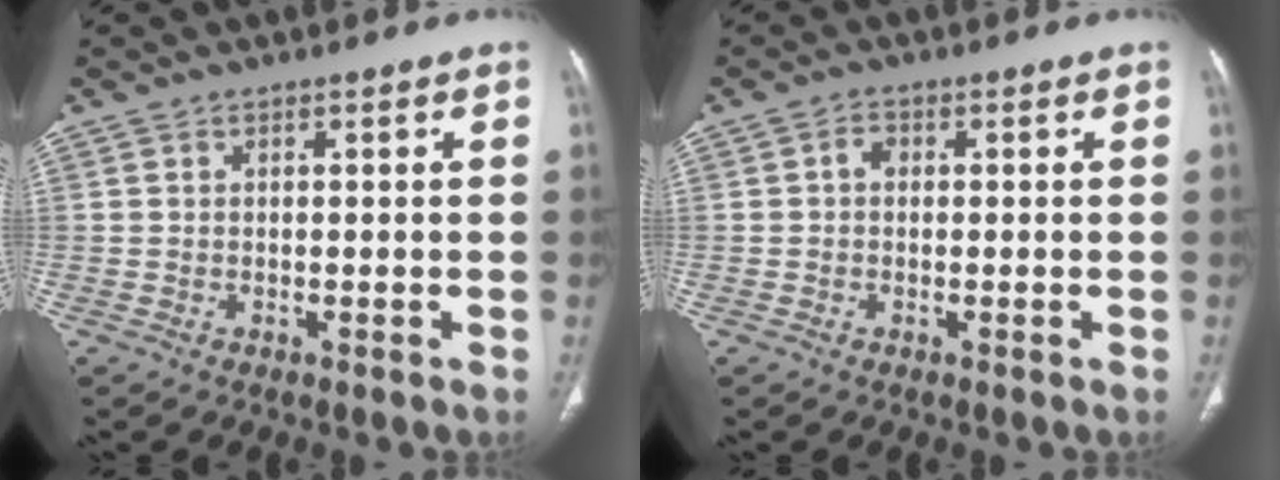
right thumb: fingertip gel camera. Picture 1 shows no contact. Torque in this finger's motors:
{"motor_torque": [0.43, 0.75, 0.47, 0.31, 0.02]}